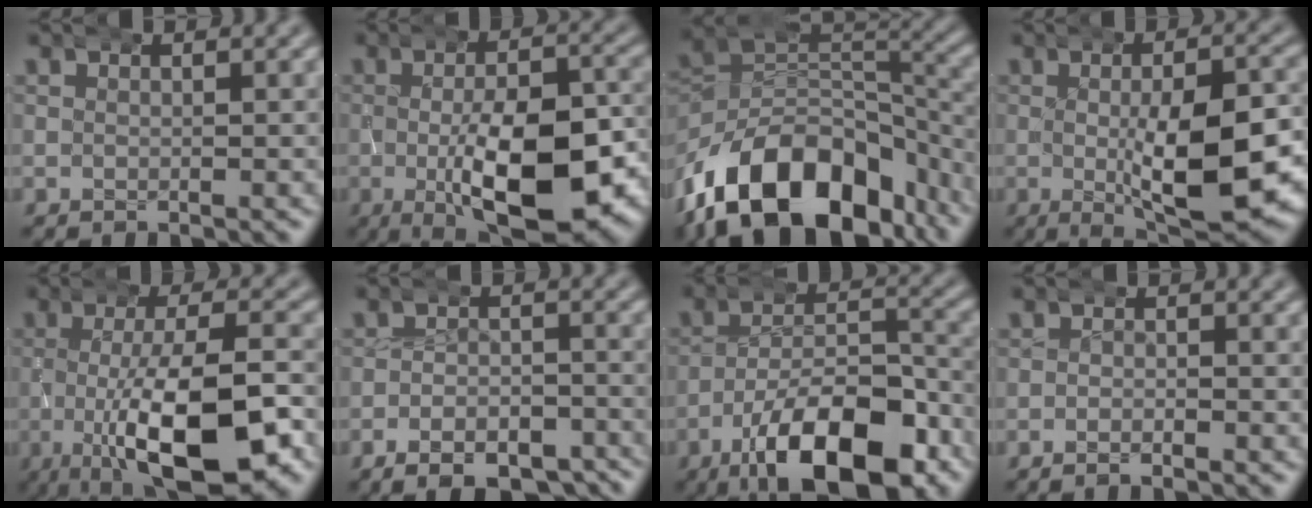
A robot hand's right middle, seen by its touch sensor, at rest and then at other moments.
{"total": 13.5, "force": [-3.0, 5.4, 12.0], "torque": [-0.183, -0.031, -0.025]}
{"total": 18.5, "force": [-8.3, 12.1, 11.3], "torque": [-0.212, -0.060, -0.103]}
{"total": 11.2, "force": [-1.1, 4.2, 10.3], "torque": [-0.152, -0.020, 0.000]}
{"total": 11.7, "force": [-2.9, 4.1, 10.6], "torque": [-0.175, -0.022, -0.031]}
{"total": 8.3, "force": [-7.2, 3.0, 2.8], "torque": [-0.023, -0.016, -0.113]}
{"total": 12.7, "force": [-6.7, 5.5, 9.3], "torque": [-0.135, -0.026, -0.087]}
{"total": 1.5, "force": [-1.3, 0.4, 0.5], "torque": [-0.011, -0.005, -0.023]}